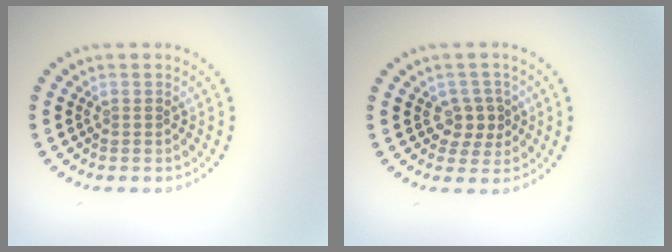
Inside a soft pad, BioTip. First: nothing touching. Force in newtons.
{"total": 2.2, "press": 2.0, "slide": 1.1}